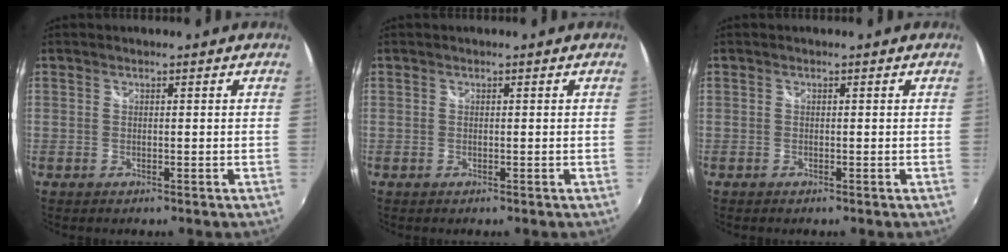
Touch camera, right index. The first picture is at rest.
{"total": 0.0}
{"total": 0.0}